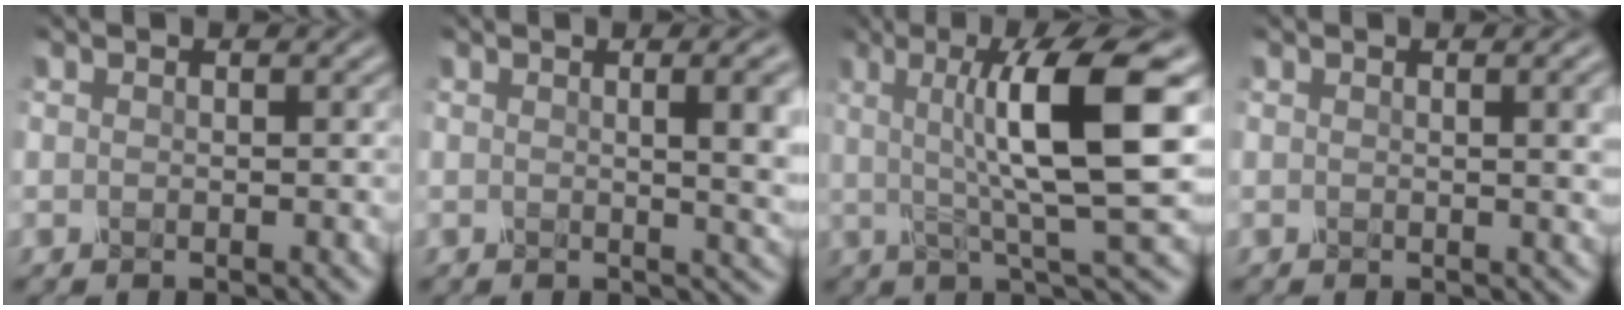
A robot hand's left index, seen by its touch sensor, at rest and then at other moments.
{"total": 6.4, "force": [0.9, 2.4, 5.9], "torque": [-0.034, 0.010, 0.014]}
{"total": 10.2, "force": [1.7, 2.1, 9.8], "torque": [-0.129, 0.005, 0.031]}
{"total": 3.2, "force": [0.7, 1.1, 3.0], "torque": [-0.023, 0.010, 0.010]}